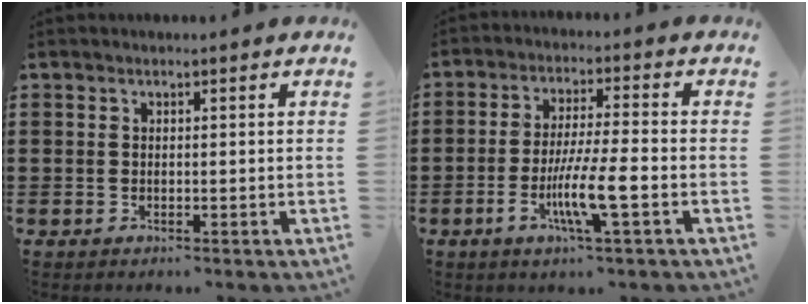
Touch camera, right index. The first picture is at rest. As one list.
[{"total": 8.6, "force": [-3.2, 0.8, 7.9], "torque": [-0.154, -0.014, -0.061]}]